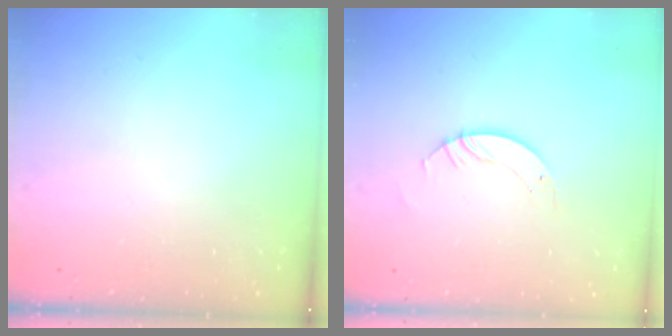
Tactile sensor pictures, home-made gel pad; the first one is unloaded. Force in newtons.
{"total": 3.8, "press": 3.7, "slide": 0.4}